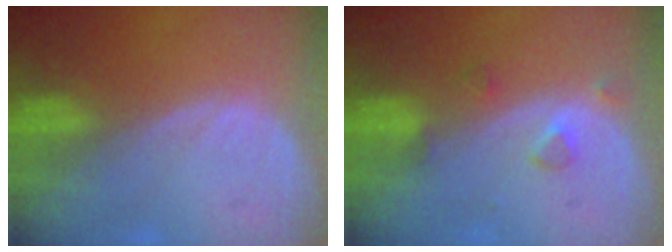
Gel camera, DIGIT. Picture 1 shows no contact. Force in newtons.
{"total": 2.5, "press": 2.3, "slide": 0.9}